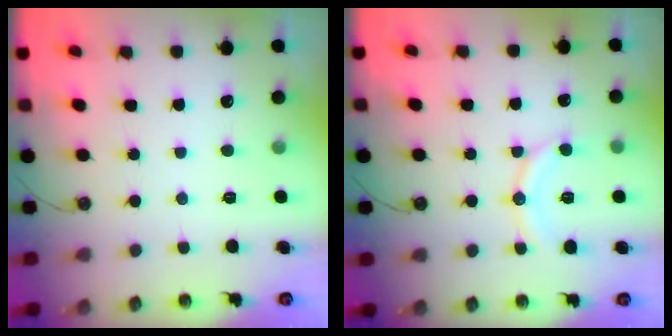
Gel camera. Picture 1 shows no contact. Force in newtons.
{"total": 10.9, "press": 10.9, "slide": 1.0}